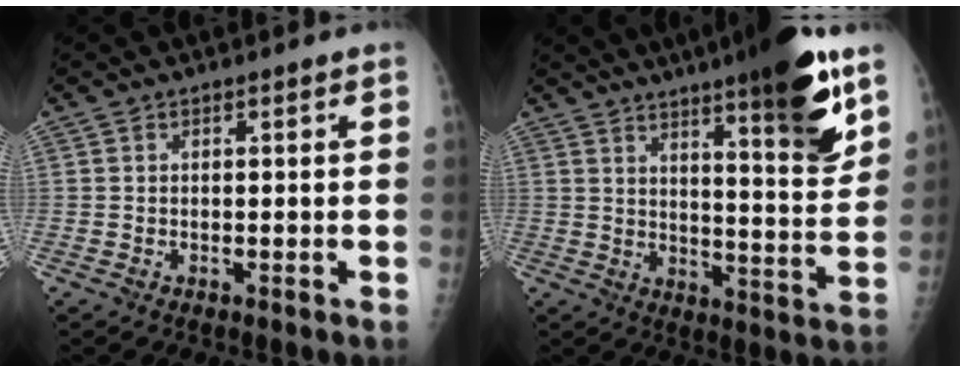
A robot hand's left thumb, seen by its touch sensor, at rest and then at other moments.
{"total": 17.2, "force": [10.5, 3.0, 13.3], "torque": [-0.164, -0.063, 0.156]}